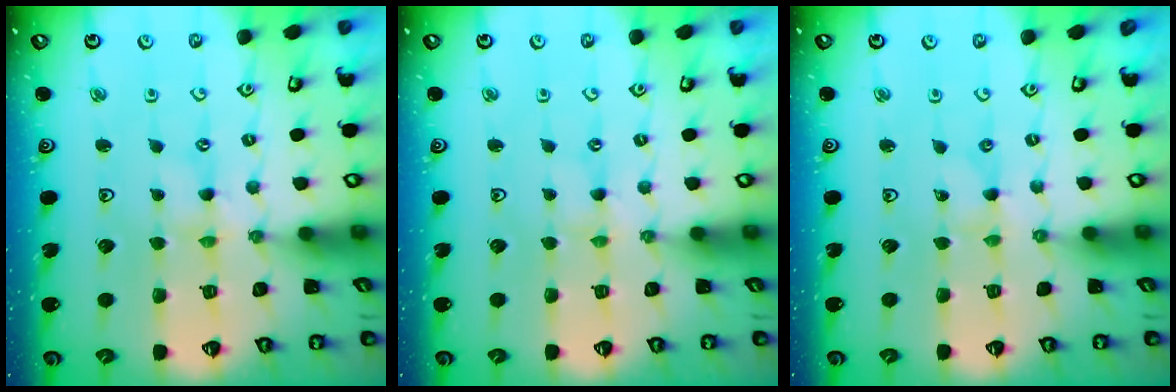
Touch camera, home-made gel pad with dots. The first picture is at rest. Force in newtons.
{"total": 0.0}
{"total": 0.0}